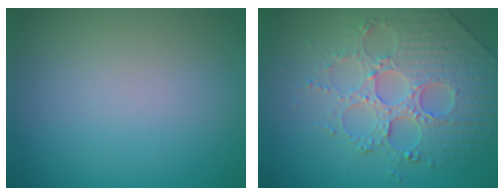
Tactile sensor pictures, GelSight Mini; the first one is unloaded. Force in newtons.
{"total": 5.4, "press": 5.1, "slide": 1.9}